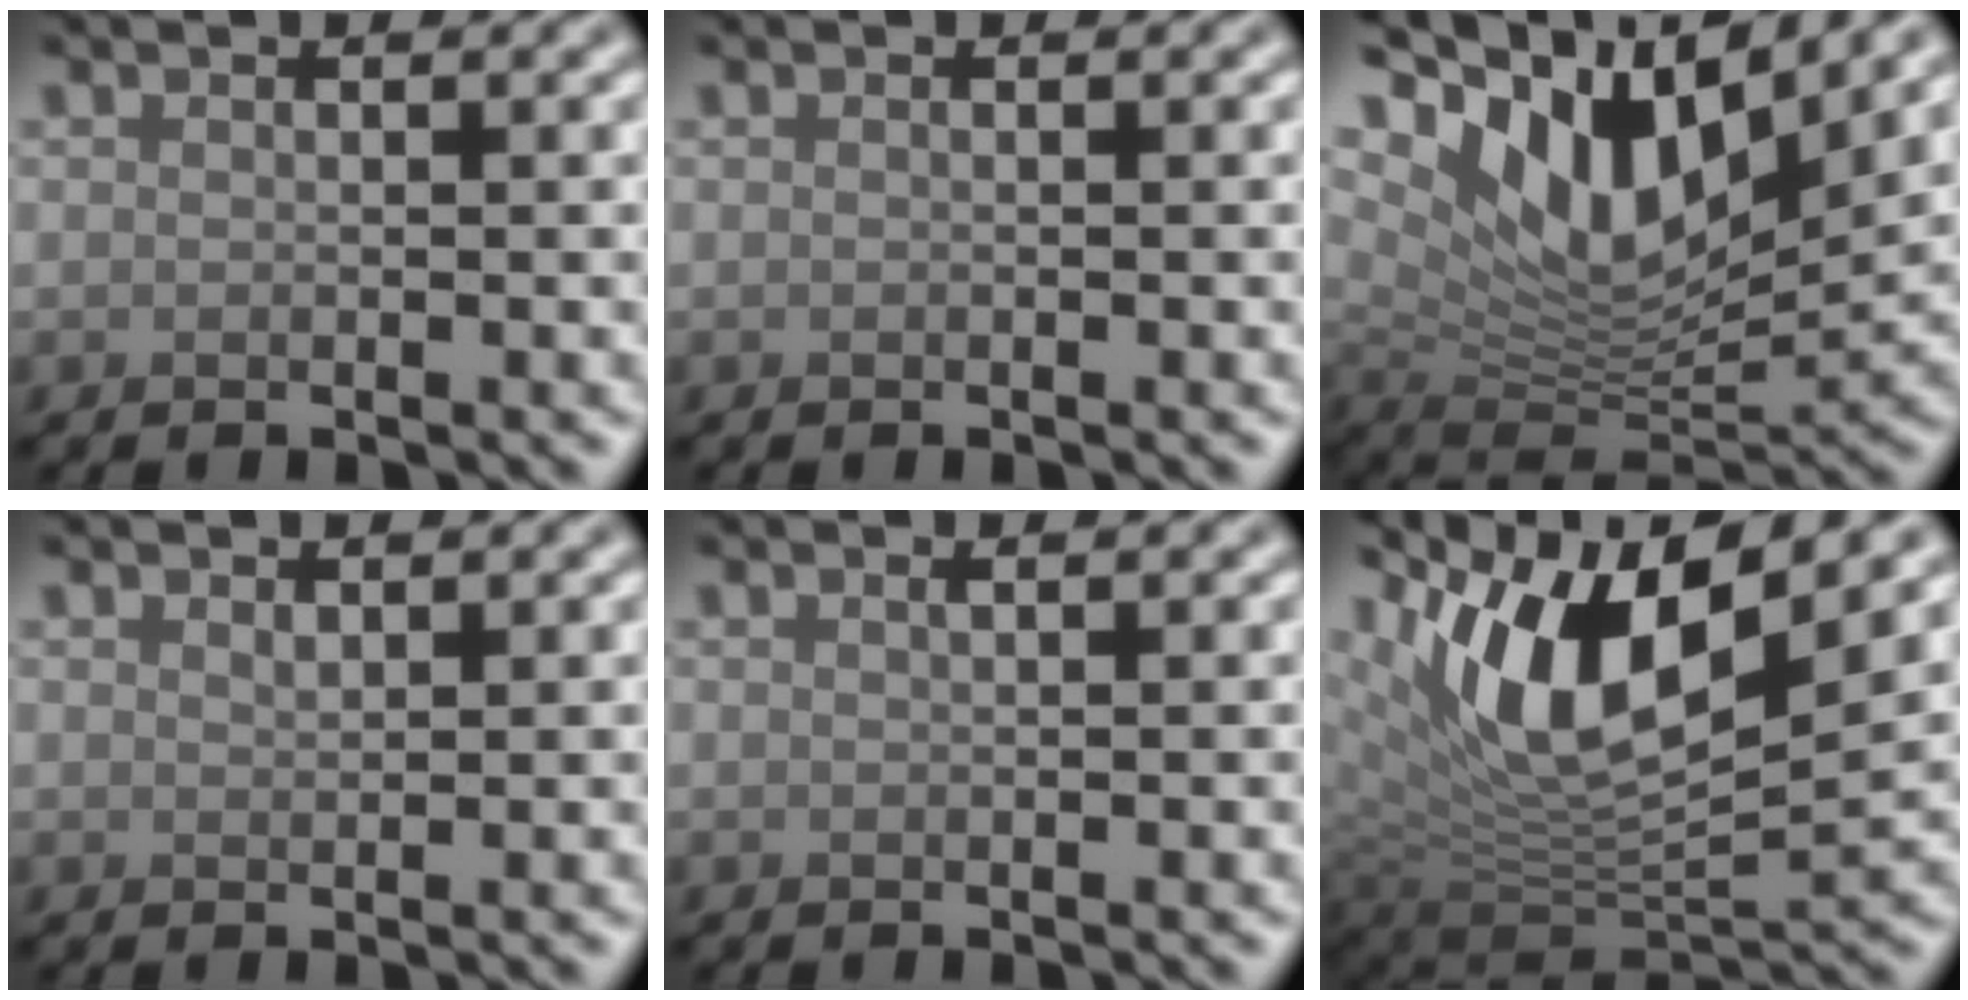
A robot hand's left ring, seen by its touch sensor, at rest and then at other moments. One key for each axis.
{"total": 0.0}
{"total": 10.9, "fx": 5.3, "fy": 4.5, "fz": 8.4, "tx": -0.143, "ty": -0.004, "tz": 0.101}
{"total": 0.5, "fx": 0.5, "fy": 0.1, "fz": 0.2, "tx": -0.005, "ty": -0.002, "tz": 0.011}
{"total": 0.5, "fx": 0.3, "fy": 0.2, "fz": 0.4, "tx": -0.003, "ty": 0.004, "tz": 0.003}
{"total": 11.3, "fx": 4.7, "fy": 4.6, "fz": 9.2, "tx": -0.163, "ty": -0.001, "tz": 0.088}